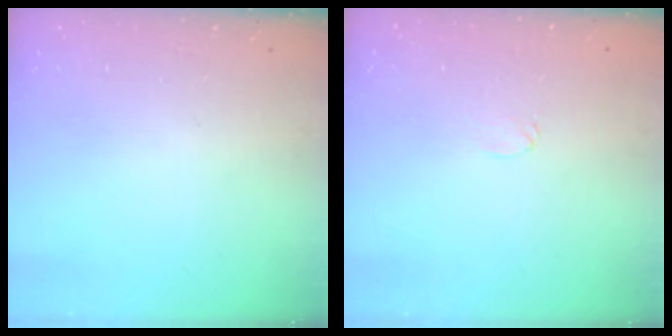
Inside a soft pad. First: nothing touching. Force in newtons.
{"total": 4.1, "press": 4.1, "slide": 0.4}